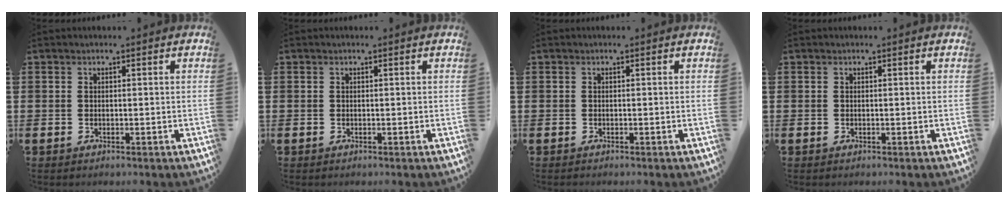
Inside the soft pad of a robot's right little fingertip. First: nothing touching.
{"total": 0.0}
{"total": 0.0}
{"total": 0.0}